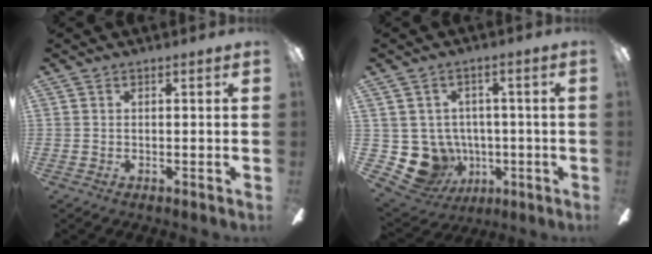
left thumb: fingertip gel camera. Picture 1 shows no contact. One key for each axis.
{"total": 11.0, "fx": -2.3, "fy": 10.0, "fz": 3.9, "tx": -0.110, "ty": 0.003, "tz": -0.031}